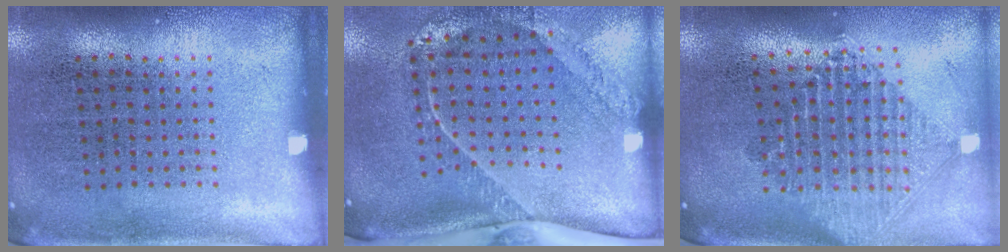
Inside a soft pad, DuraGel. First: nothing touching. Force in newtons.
{"total": 2.6, "press": 1.7, "slide": 1.9}
{"total": 2.2, "press": 1.7, "slide": 1.4}